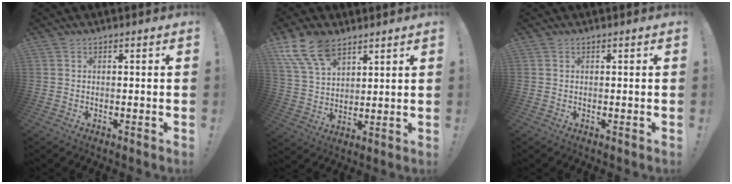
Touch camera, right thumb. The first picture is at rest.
{"total": 12.8, "force": [8.6, 6.9, 6.5], "torque": [-0.134, -0.033, 0.168]}
{"total": 0.0}